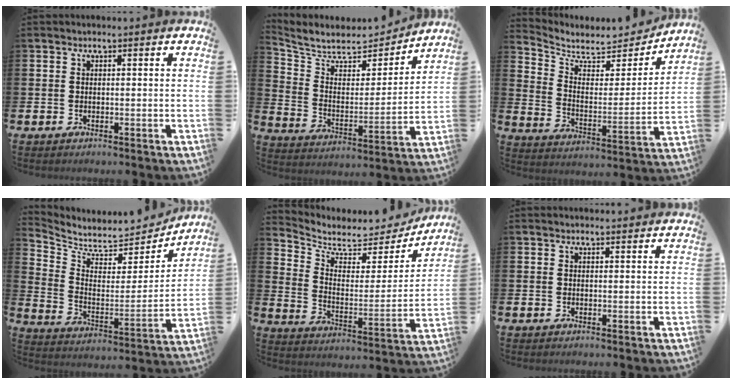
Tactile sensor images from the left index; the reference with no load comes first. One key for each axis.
{"total": 6.5, "fx": 5.8, "fy": 2.5, "fz": 1.2, "tx": -0.067, "ty": -0.050, "tz": 0.096}
{"total": 6.5, "fx": 5.8, "fy": 2.6, "fz": 1.3, "tx": -0.057, "ty": -0.051, "tz": 0.095}
{"total": 6.5, "fx": 6.1, "fy": 1.9, "fz": 0.7, "tx": -0.057, "ty": -0.060, "tz": 0.102}
{"total": 5.8, "fx": 5.3, "fy": 2.3, "fz": 0.8, "tx": -0.048, "ty": -0.054, "tz": 0.084}
{"total": 0.7, "fx": 0.6, "fy": 0.2, "fz": 0.1, "tx": 0.006, "ty": -0.002, "tz": 0.010}